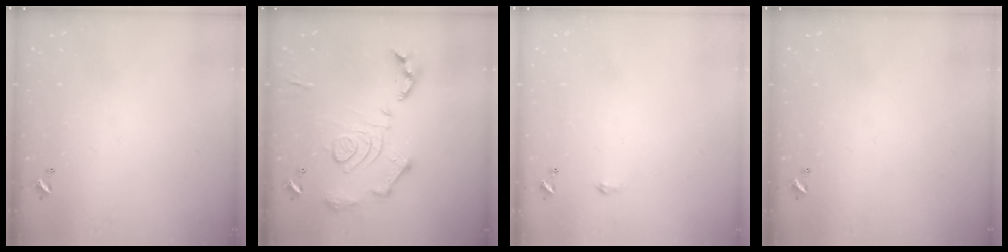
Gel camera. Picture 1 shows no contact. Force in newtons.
{"total": 16.6, "press": 16.6, "slide": 1.7}
{"total": 1.8, "press": 1.8, "slide": 0.3}
{"total": 0.0}